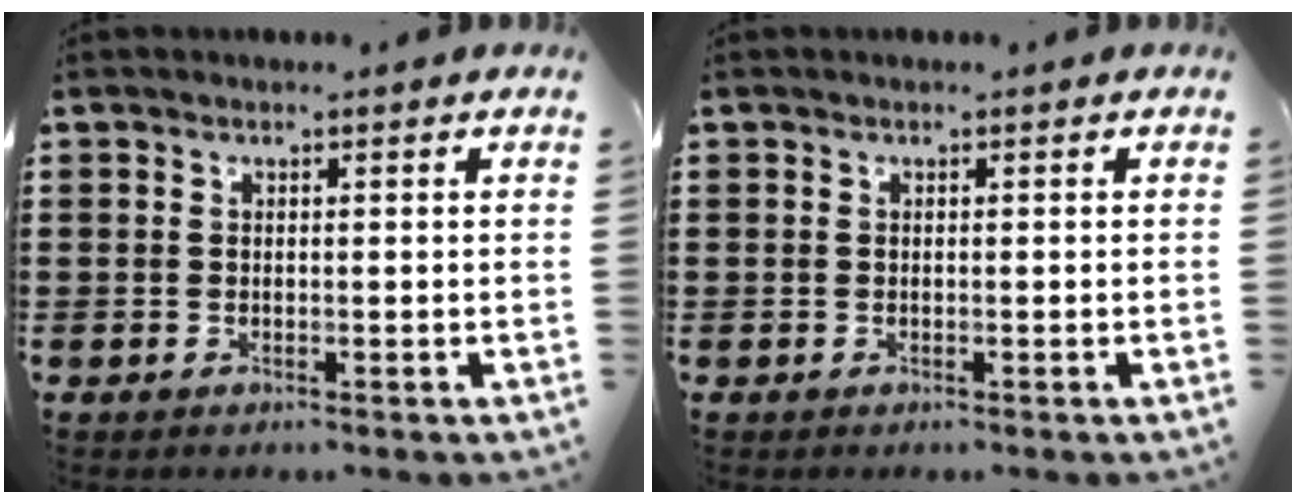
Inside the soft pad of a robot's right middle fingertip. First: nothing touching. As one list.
[{"total": 0.0}]